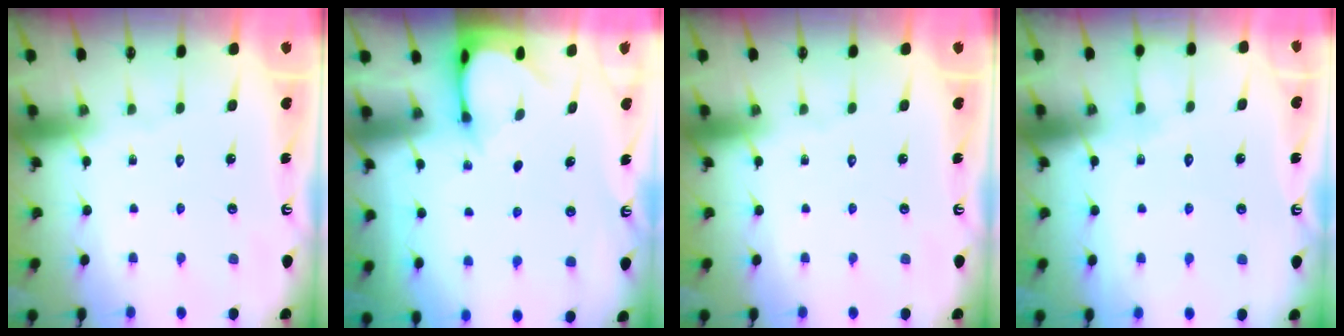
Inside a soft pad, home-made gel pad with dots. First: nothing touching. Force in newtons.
{"total": 3.0, "press": 3.0, "slide": 0.2}
{"total": 0.0}
{"total": 5.1, "press": 5.1, "slide": 0.5}